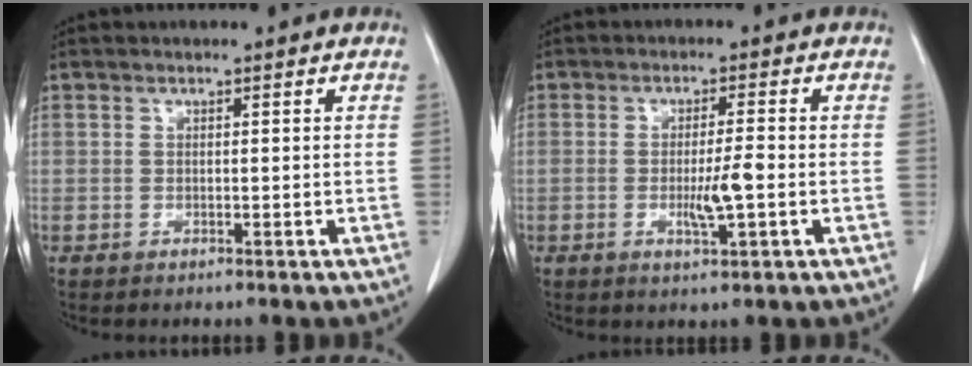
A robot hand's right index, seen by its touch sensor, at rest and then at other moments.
{"total": 4.6, "force": [-1.0, 0.2, 4.5], "torque": [-0.078, -0.006, -0.016]}